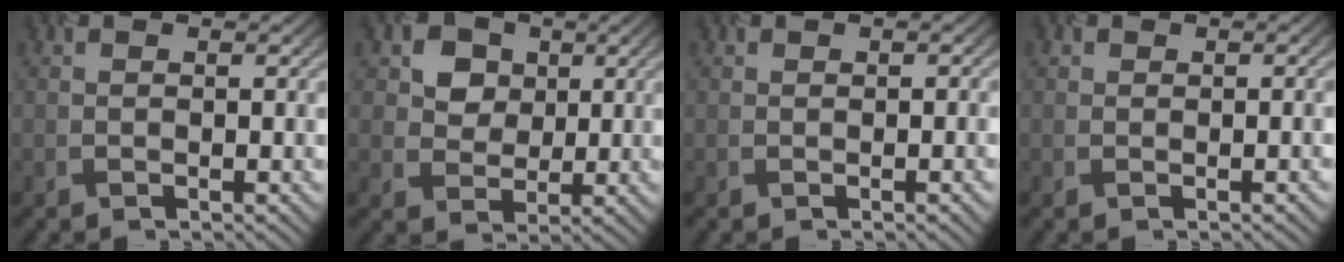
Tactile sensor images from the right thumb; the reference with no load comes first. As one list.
[{"total": 4.5, "force": [1.9, 4.0, 0.9], "torque": [-0.038, 0.003, 0.028]}, {"total": 1.7, "force": [-0.5, 0.8, 1.5], "torque": [-0.011, 0.004, -0.003]}, {"total": 1.2, "force": [-0.4, 0.7, 0.9], "torque": [-0.005, 0.007, -0.006]}]